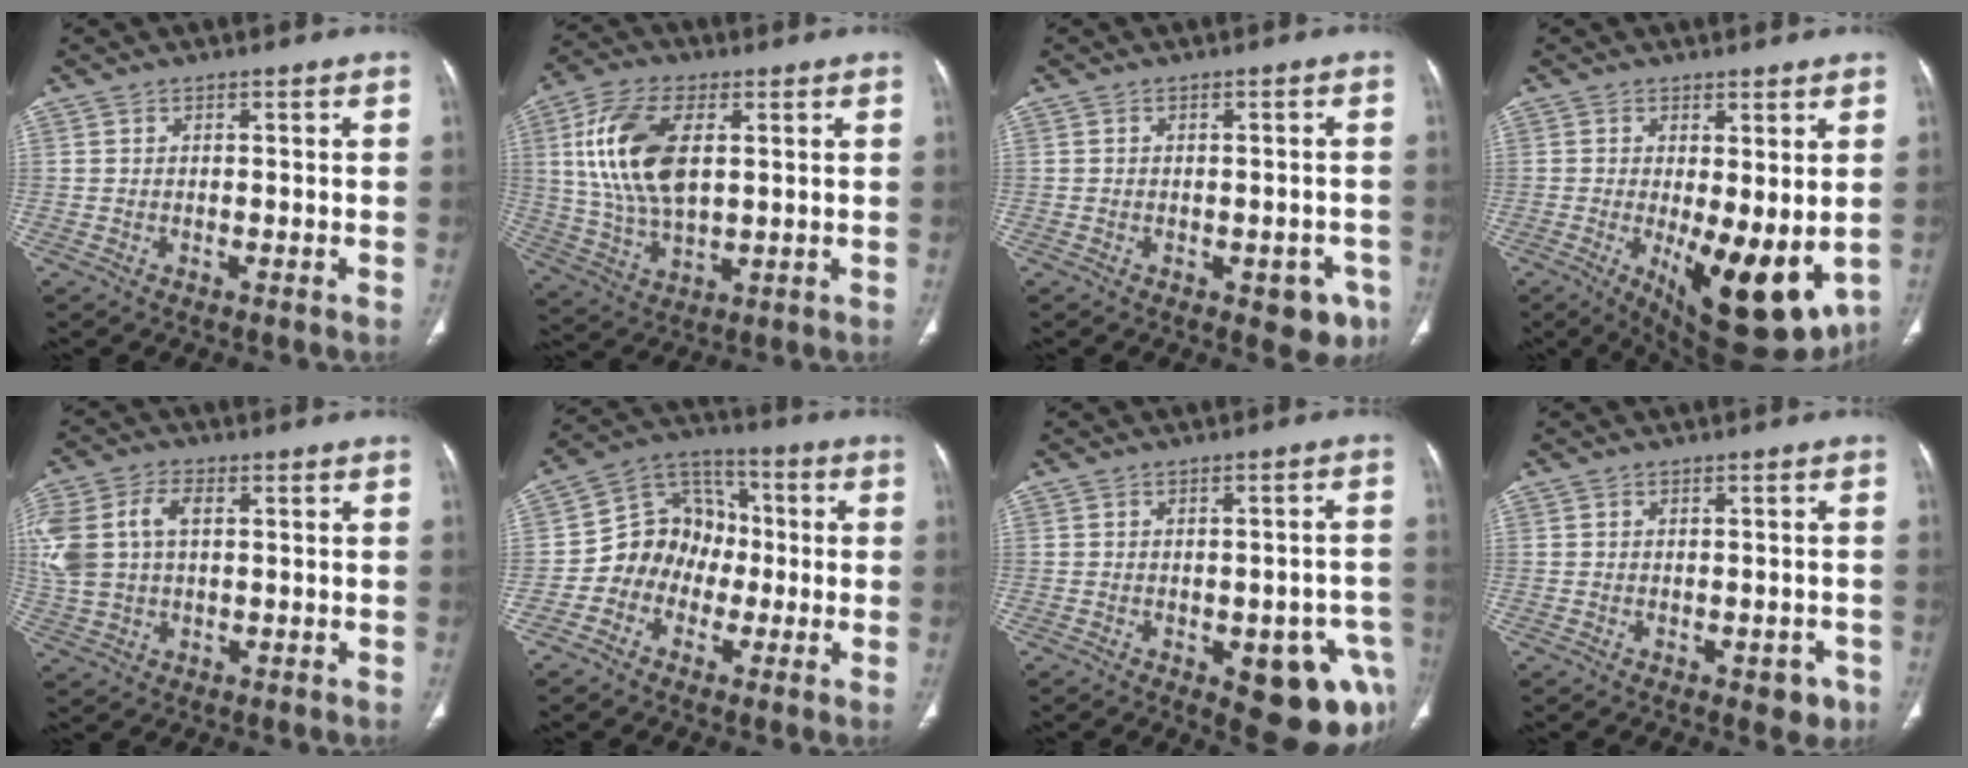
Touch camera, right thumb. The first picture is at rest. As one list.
[{"total": 15.7, "force": [3.3, 8.5, 12.8], "torque": [-0.252, -0.002, 0.065]}, {"total": 5.8, "force": [-2.8, 3.2, 4.0], "torque": [-0.019, 0.009, -0.028]}, {"total": 14.9, "force": [-2.5, 5.8, 13.6], "torque": [-0.192, -0.033, -0.018]}, {"total": 12.3, "force": [2.2, 8.1, 9.0], "torque": [-0.222, 0.019, 0.047]}, {"total": 11.2, "force": [-2.3, 9.9, 4.6], "torque": [-0.031, 0.043, -0.054]}, {"total": 14.8, "force": [-5.6, 6.5, 12.1], "torque": [-0.097, 0.026, -0.050]}, {"total": 3.6, "force": [-1.8, 2.1, 2.3], "torque": [-0.007, 0.007, -0.019]}]